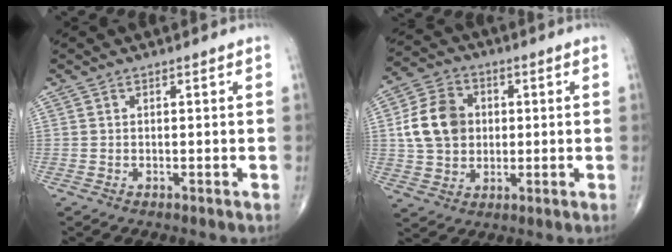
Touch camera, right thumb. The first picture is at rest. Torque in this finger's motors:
{"motor_torque": [1.58, 1.55, 0.39, -0.37, 0.10]}